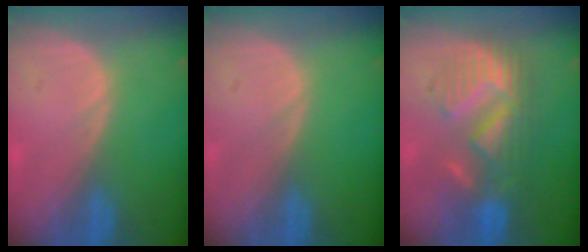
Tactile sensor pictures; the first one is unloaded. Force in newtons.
{"total": 0.0}
{"total": 8.7, "press": 8.7, "slide": 0.6}